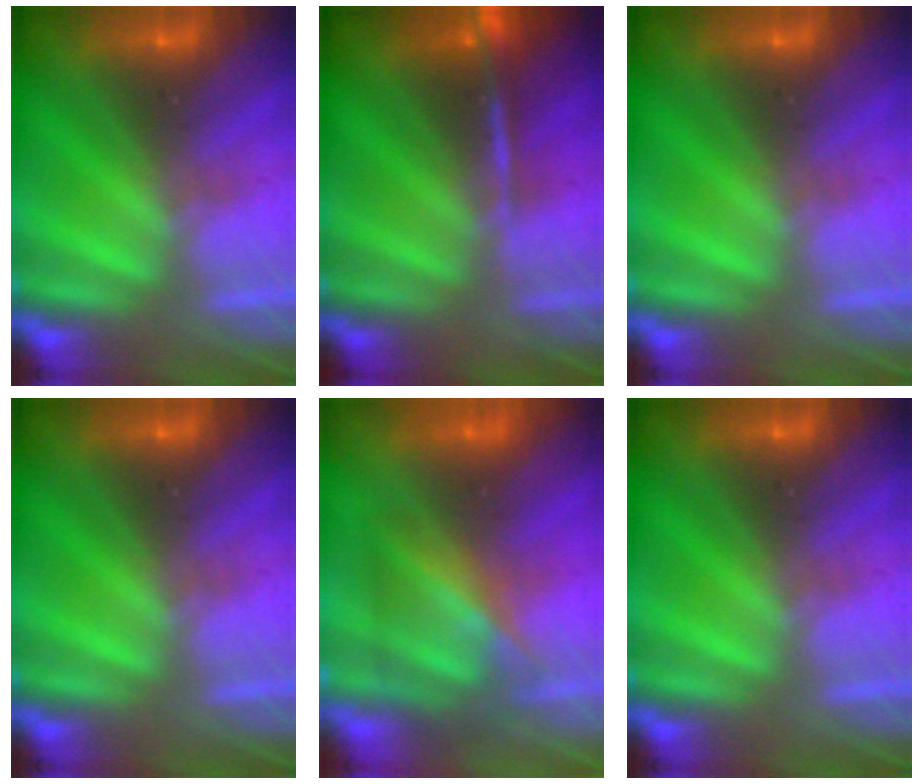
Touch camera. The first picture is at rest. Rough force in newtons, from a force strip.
{"total": 2.4}
{"total": 0.0}
{"total": 0.0}
{"total": 4.9}
{"total": 0.0}